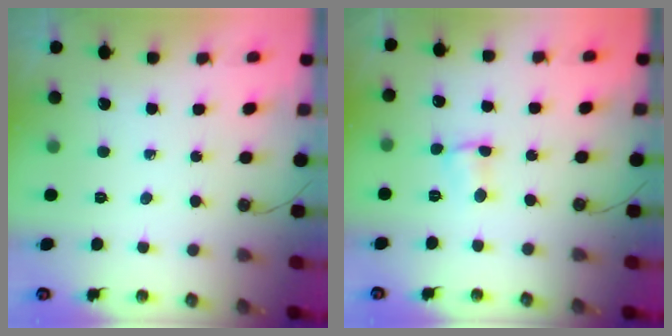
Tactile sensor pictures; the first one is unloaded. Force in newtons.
{"total": 2.7, "press": 2.7, "slide": 0.5}